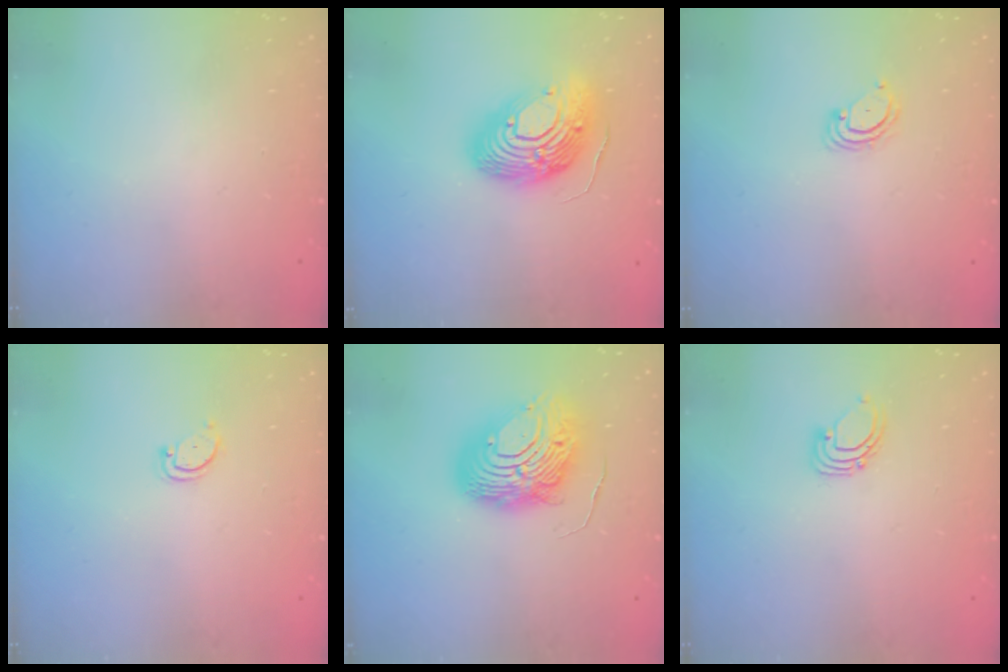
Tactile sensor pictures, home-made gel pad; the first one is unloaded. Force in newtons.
{"total": 16.9, "press": 16.8, "slide": 1.6}
{"total": 2.3, "press": 2.3, "slide": 0.2}
{"total": 2.8, "press": 2.8, "slide": 0.3}
{"total": 12.2, "press": 12.2, "slide": 1.2}
{"total": 2.6, "press": 2.6, "slide": 0.2}